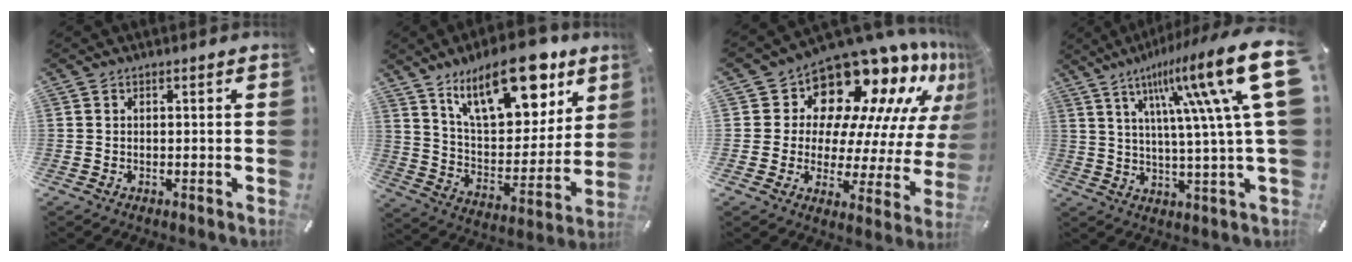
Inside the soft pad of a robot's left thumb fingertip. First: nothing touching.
{"total": 22.2, "force": [14.0, 10.6, 13.6], "torque": [-0.204, -0.073, 0.238]}
{"total": 15.9, "force": [13.2, 7.6, 4.8], "torque": [-0.064, -0.145, 0.215]}
{"total": 24.1, "force": [9.1, 3.9, 22.0], "torque": [-0.345, -0.047, 0.136]}